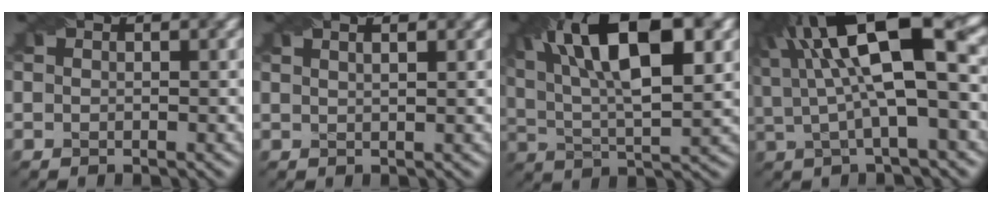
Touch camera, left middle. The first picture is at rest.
{"total": 3.9, "force": [2.1, 1.9, 2.6], "torque": [-0.010, 0.033, -0.004]}
{"total": 13.6, "force": [5.2, 4.9, 11.6], "torque": [-0.185, 0.013, 0.086]}
{"total": 12.8, "force": [3.1, 3.7, 11.9], "torque": [-0.195, 0.020, 0.053]}